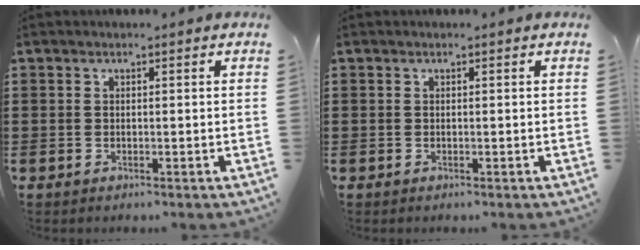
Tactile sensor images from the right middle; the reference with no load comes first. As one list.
[{"total": 0.0}]